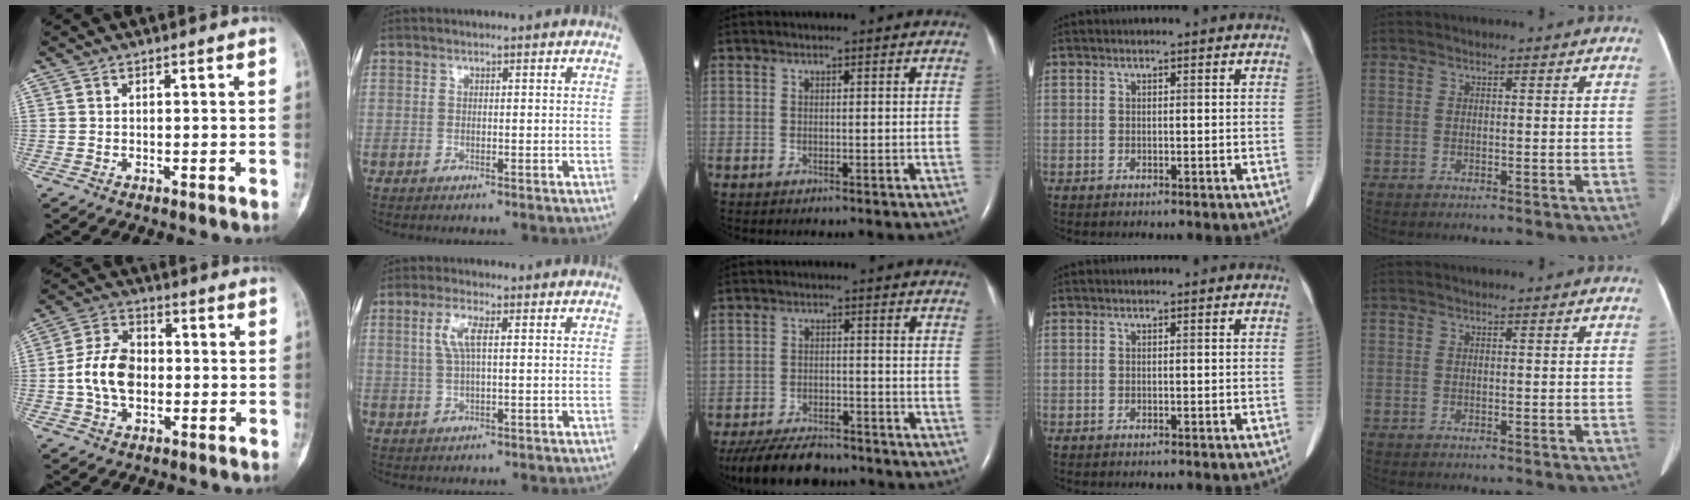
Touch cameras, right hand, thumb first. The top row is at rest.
{"thumb": {"total": 10.0, "force": [-0.9, 6.8, 7.3], "torque": [-0.126, 0.021, -0.025]}, "index": {"total": 4.2, "force": [1.2, 0.8, 3.9], "torque": [-0.087, 0.009, 0.026]}, "middle": {"total": 11.9, "force": [-10.1, 3.7, 4.9], "torque": [-0.089, -0.012, -0.157]}}